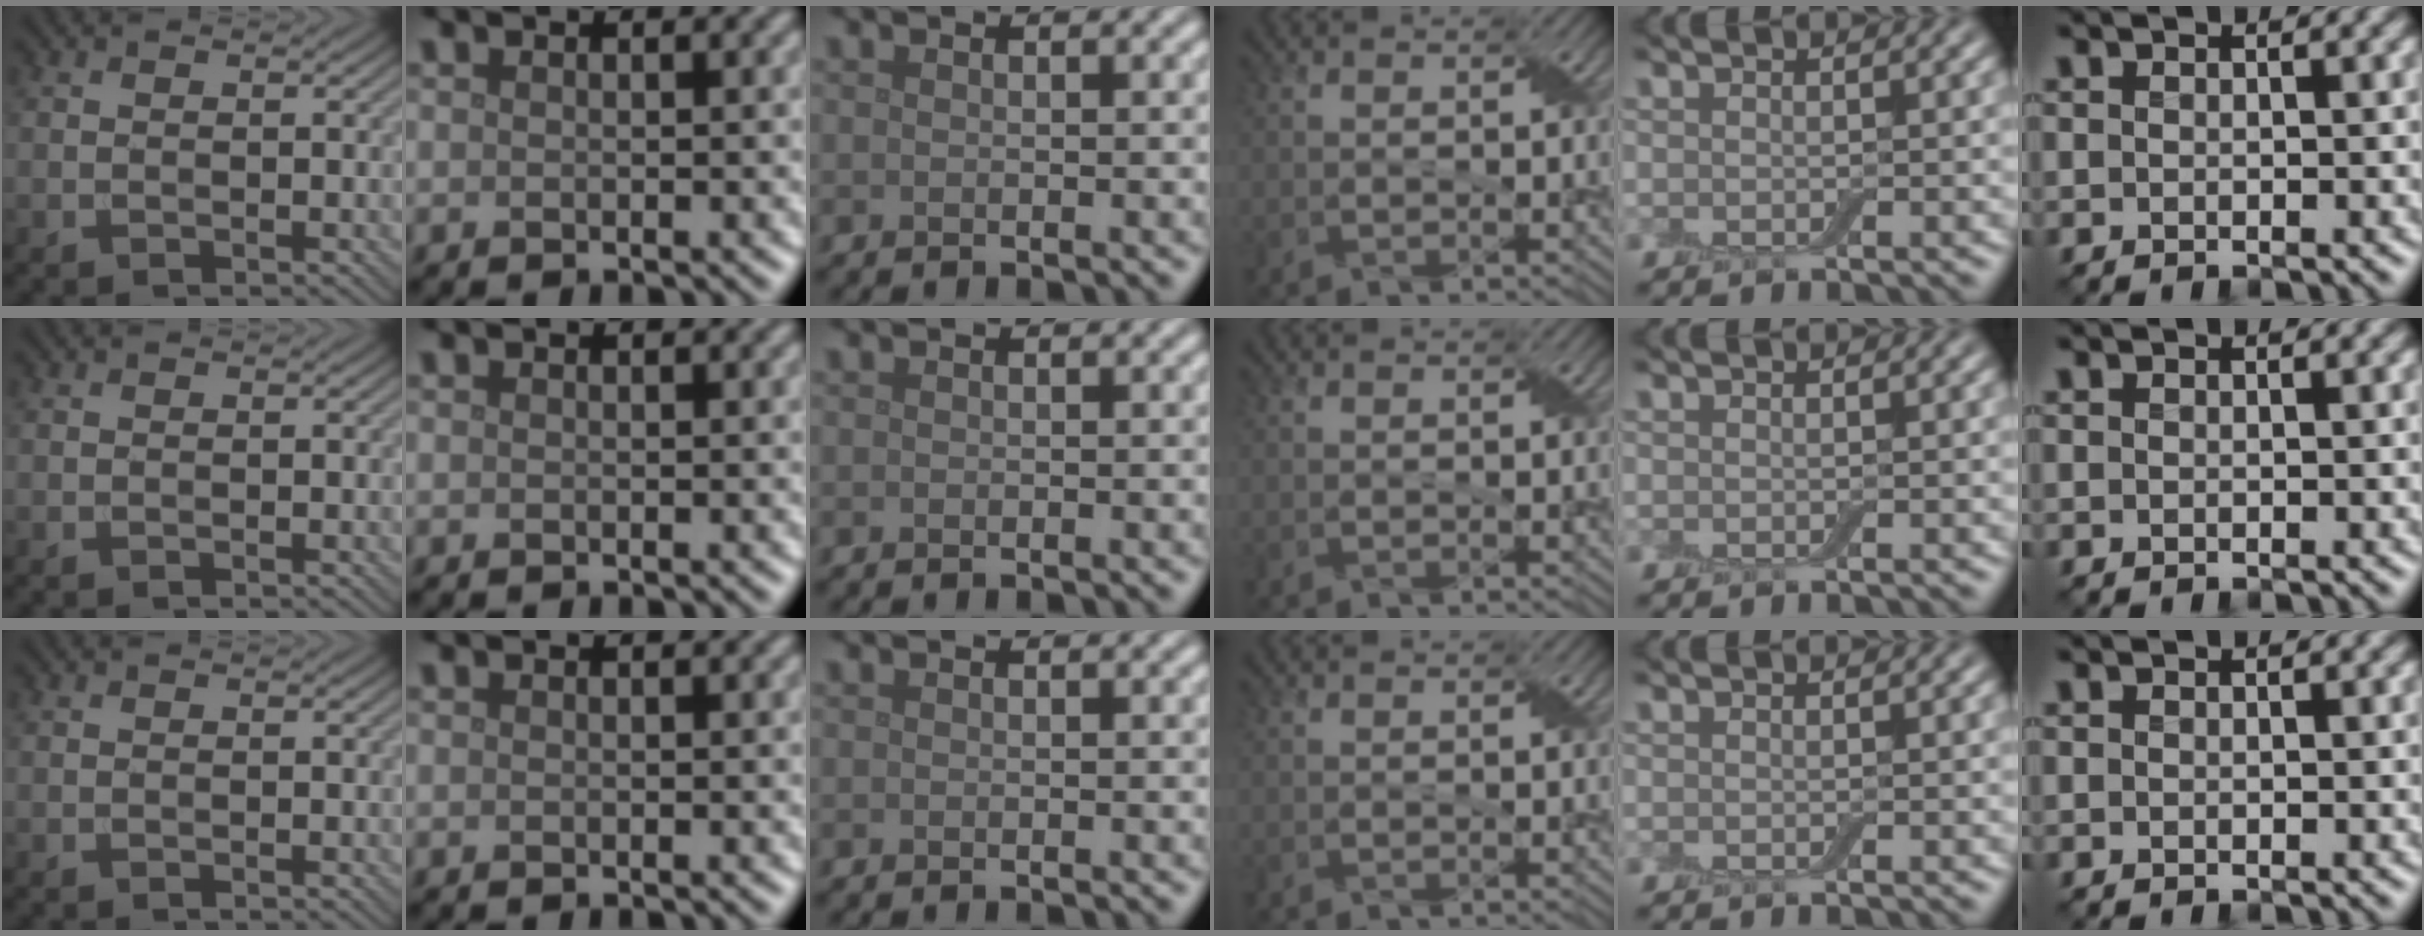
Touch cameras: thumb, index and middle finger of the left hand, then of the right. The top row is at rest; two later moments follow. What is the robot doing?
{"motion": "fold", "object": "cloth"}